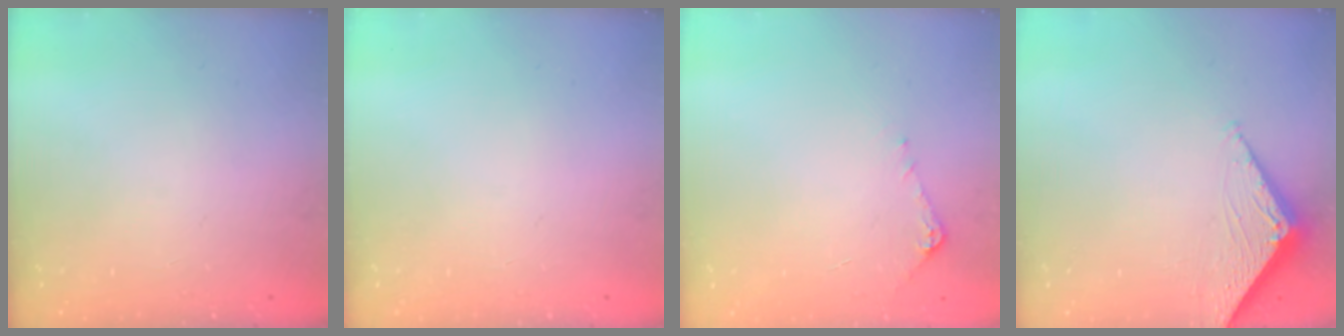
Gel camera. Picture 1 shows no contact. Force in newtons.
{"total": 0.0}
{"total": 5.1, "press": 5.0, "slide": 0.7}
{"total": 2.8, "press": 2.8, "slide": 0.3}